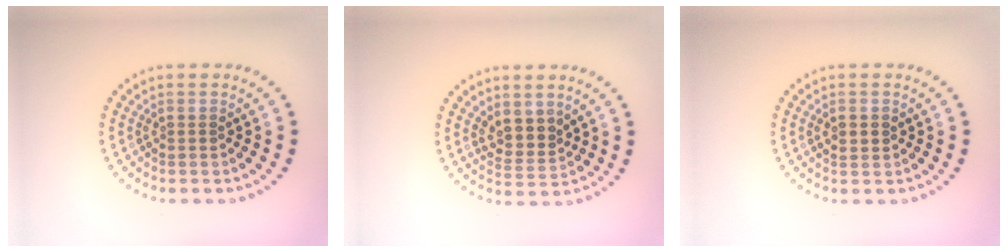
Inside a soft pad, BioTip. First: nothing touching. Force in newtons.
{"total": 2.4, "press": 1.9, "slide": 1.4}
{"total": 1.7, "press": 1.7, "slide": 0.1}